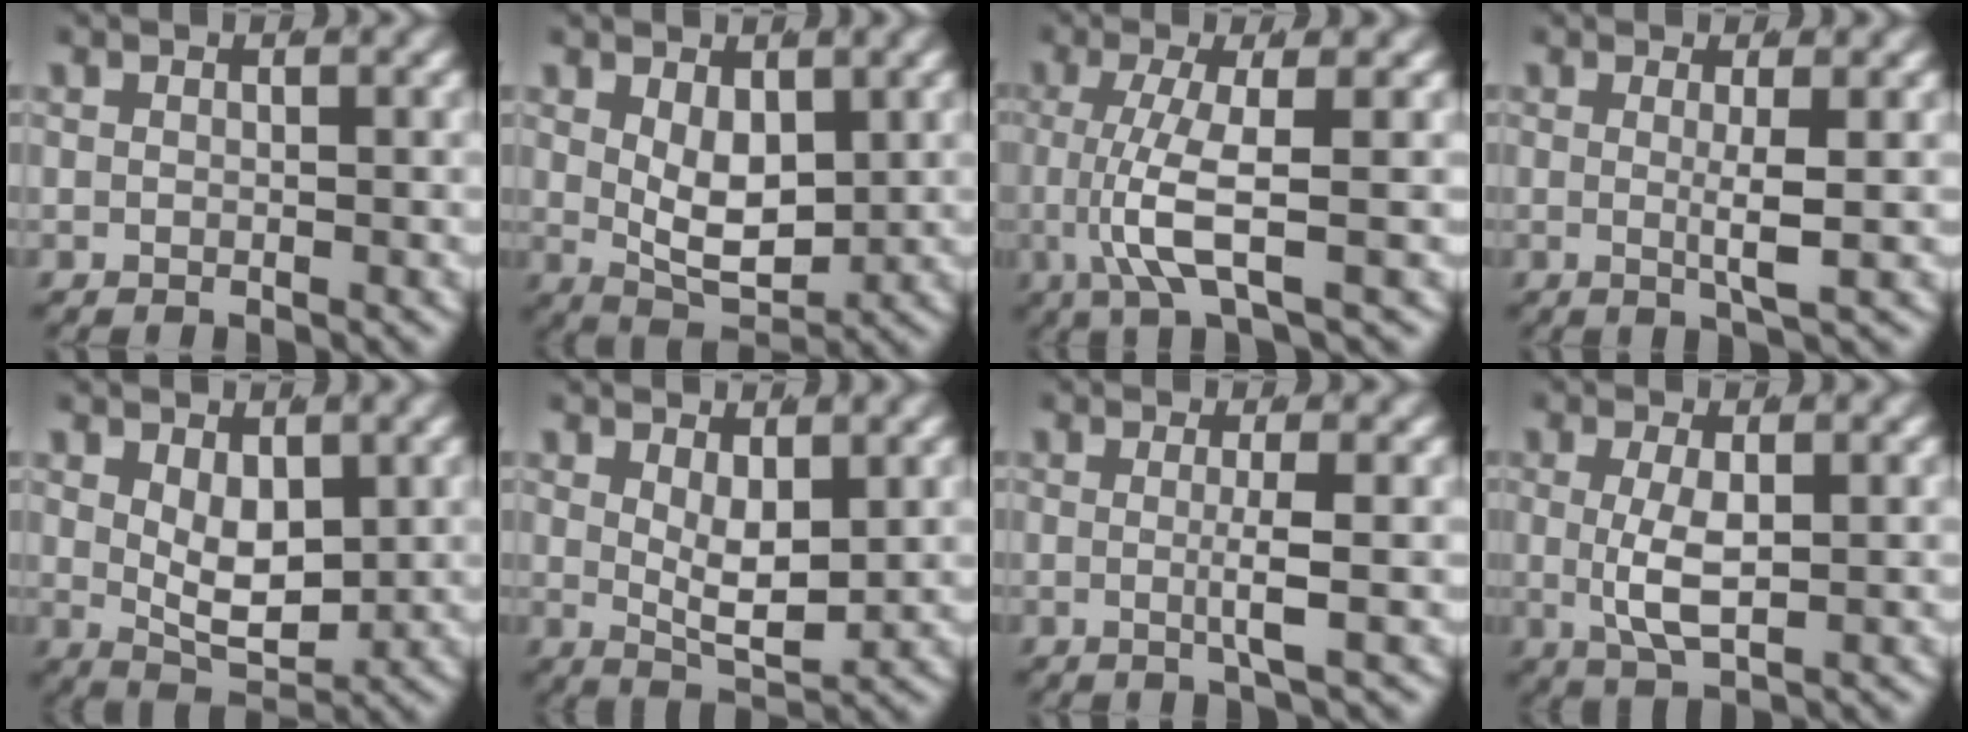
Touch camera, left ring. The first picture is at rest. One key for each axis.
{"total": 5.2, "fx": 0.4, "fy": 3.3, "fz": 4.1, "tx": -0.070, "ty": -0.027, "tz": 0.020}
{"total": 5.1, "fx": -0.4, "fy": 0.8, "fz": 5.0, "tx": -0.113, "ty": -0.012, "tz": 0.001}
{"total": 2.4, "fx": 0.1, "fy": -0.2, "fz": 2.4, "tx": -0.043, "ty": -0.011, "tz": 0.005}
{"total": 4.7, "fx": 0.7, "fy": 2.8, "fz": 3.8, "tx": -0.064, "ty": -0.028, "tz": 0.023}
{"total": 4.0, "fx": 1.0, "fy": 1.7, "fz": 3.5, "tx": -0.062, "ty": -0.024, "tz": 0.025}
{"total": 2.2, "fx": -0.2, "fy": -0.5, "fz": 2.1, "tx": -0.040, "ty": -0.009, "tz": -0.002}
{"total": 3.8, "fx": -0.2, "fy": 1.4, "fz": 3.5, "tx": -0.077, "ty": -0.013, "tz": 0.009}